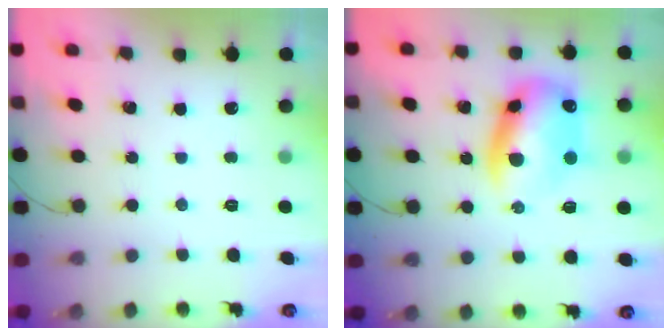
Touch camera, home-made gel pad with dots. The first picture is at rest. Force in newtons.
{"total": 12.7, "press": 12.5, "slide": 2.5}